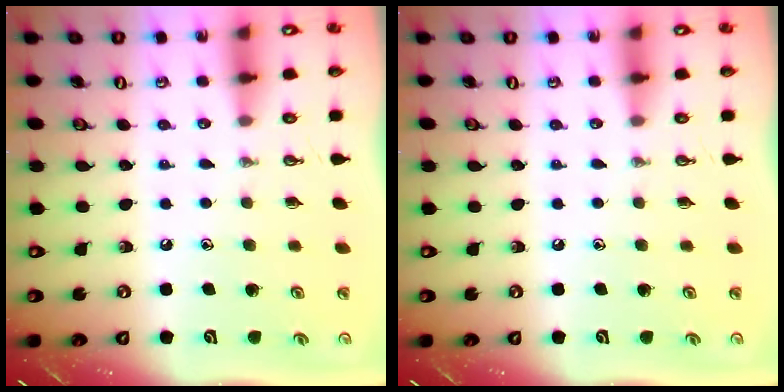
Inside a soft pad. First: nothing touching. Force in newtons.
{"total": 0.0}